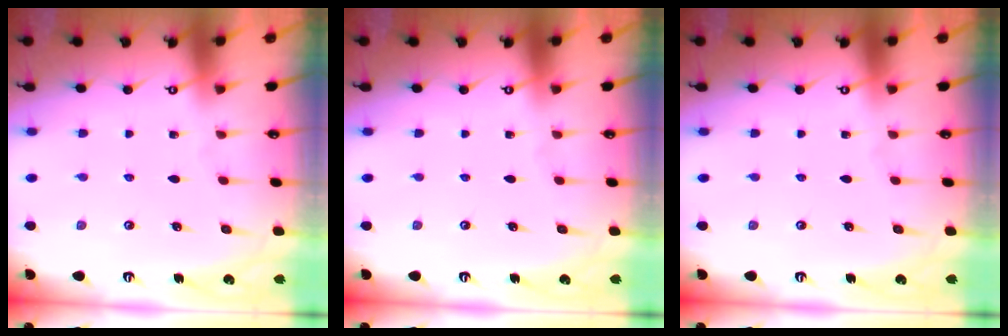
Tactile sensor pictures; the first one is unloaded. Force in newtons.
{"total": 0.0}
{"total": 0.0}